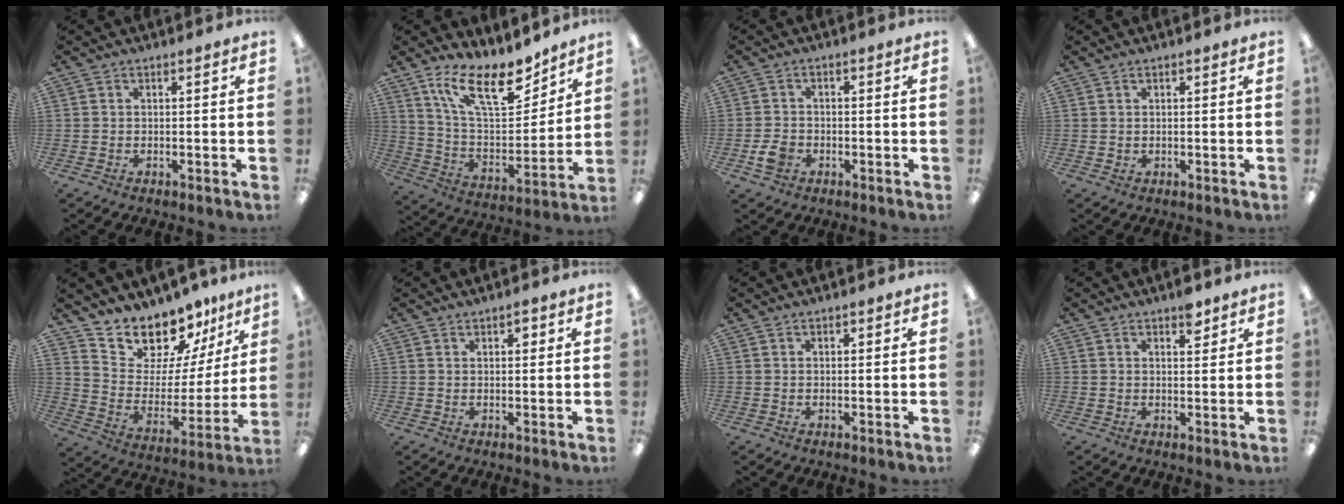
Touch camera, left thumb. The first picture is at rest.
{"total": 18.5, "force": [13.0, 6.8, 11.3], "torque": [-0.193, -0.074, 0.222]}
{"total": 4.0, "force": [-1.6, 3.0, 2.0], "torque": [-0.036, 0.006, -0.028]}
{"total": 0.6, "force": [0.4, 0.4, 0.0], "torque": [0.008, -0.001, 0.005]}
{"total": 13.9, "force": [12.7, 5.5, 0.6], "torque": [-0.029, -0.135, 0.232]}
{"total": 1.8, "force": [1.3, 0.7, 0.9], "torque": [-0.011, -0.003, 0.022]}
{"total": 0.6, "force": [0.5, 0.3, 0.1], "torque": [-0.002, 0.001, 0.009]}
{"total": 4.2, "force": [2.9, 1.9, 2.3], "torque": [-0.020, -0.014, 0.045]}